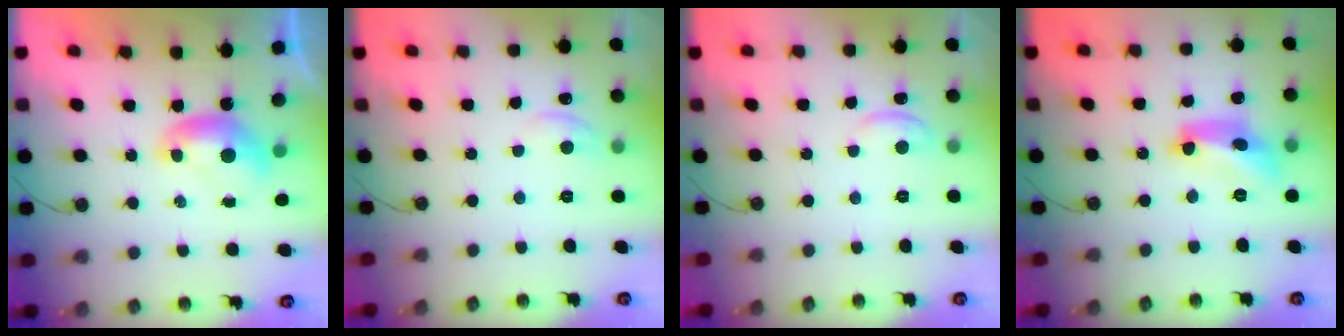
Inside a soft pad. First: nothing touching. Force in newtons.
{"total": 1.3, "press": 1.1, "slide": 0.7}
{"total": 0.6, "press": 0.4, "slide": 0.5}
{"total": 9.8, "press": 9.8, "slide": 0.3}